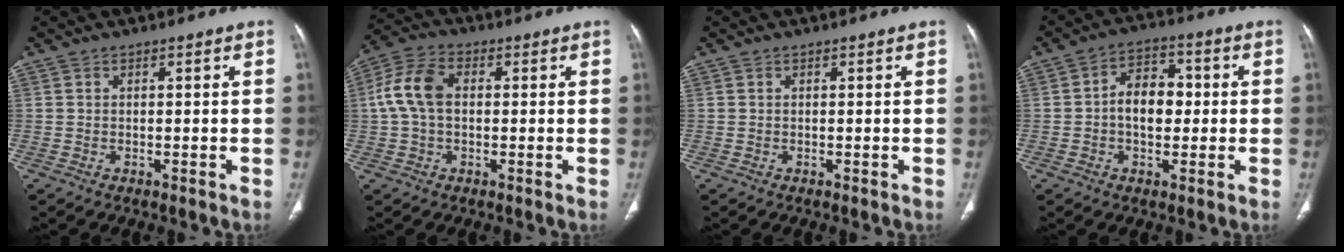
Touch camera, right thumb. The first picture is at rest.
{"total": 8.5, "force": [0.7, 5.5, 6.5], "torque": [-0.138, 0.025, 0.008]}
{"total": 0.0}
{"total": 7.9, "force": [-0.3, 5.4, 5.8], "torque": [-0.069, 0.022, -0.014]}